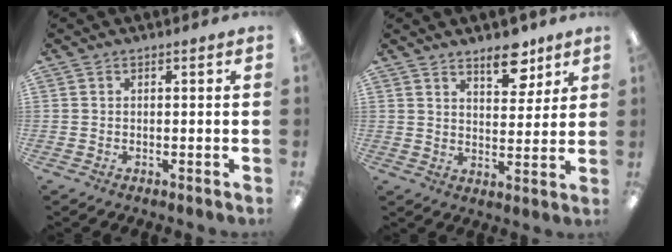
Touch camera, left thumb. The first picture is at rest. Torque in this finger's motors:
{"motor_torque": [0.08, 0.13, -0.06, -0.19, 0.04]}